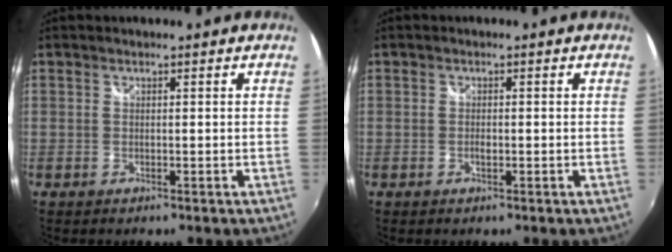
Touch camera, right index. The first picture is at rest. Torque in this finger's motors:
{"motor_torque": [-0.08, -0.02, 0.00, 0.02]}